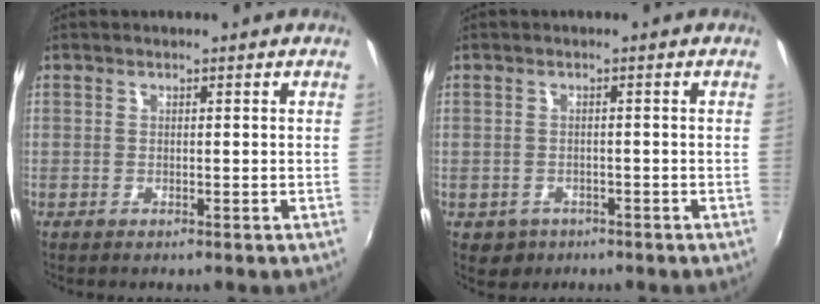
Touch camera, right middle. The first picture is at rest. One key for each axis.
{"total": 3.5, "fx": -1.5, "fy": 3.0, "fz": 1.0, "tx": -0.029, "ty": -0.003, "tz": -0.015}